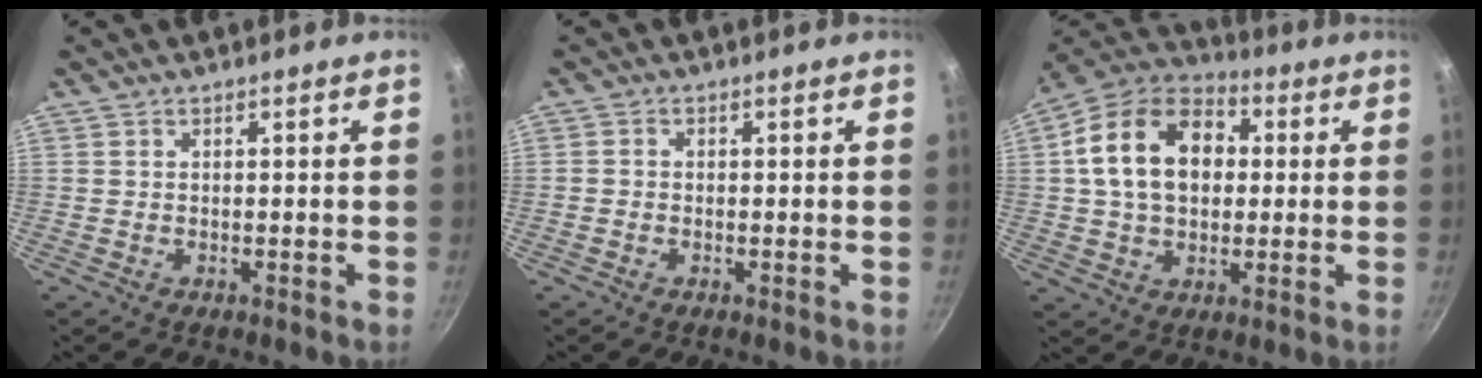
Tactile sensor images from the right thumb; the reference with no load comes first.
{"total": 0.8, "force": [-0.3, 0.7, 0.4], "torque": [-0.007, 0.003, -0.007]}
{"total": 18.1, "force": [2.7, 12.9, 12.3], "torque": [-0.187, 0.028, 0.032]}